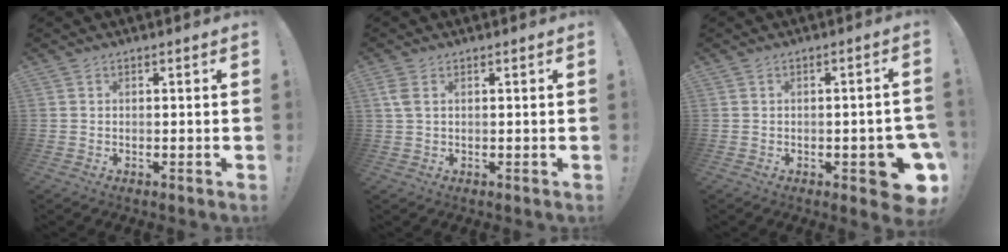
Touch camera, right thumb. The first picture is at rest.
{"total": 3.2, "force": [1.2, 1.3, 2.6], "torque": [-0.061, 0.002, 0.021]}
{"total": 8.3, "force": [-3.3, 3.1, 7.0], "torque": [-0.073, 0.010, -0.046]}